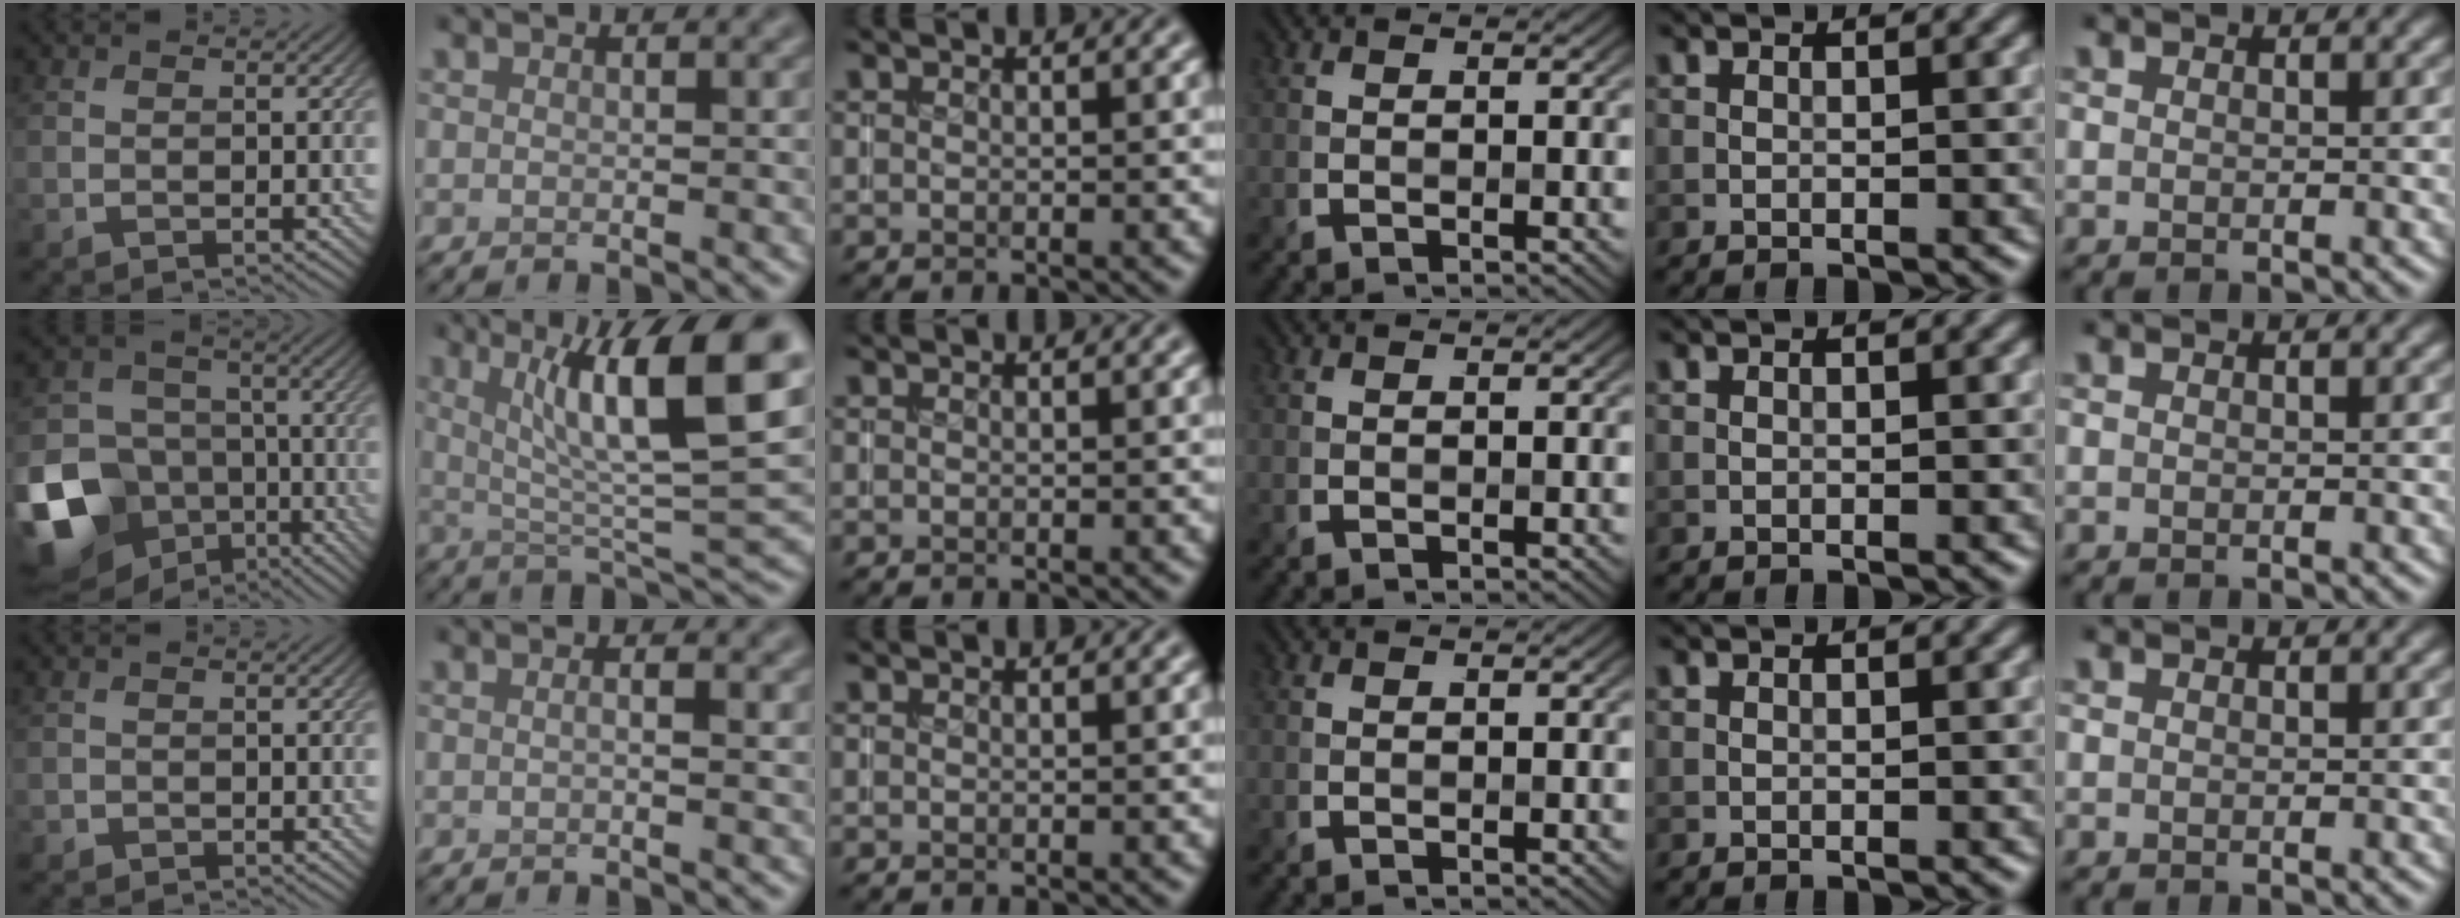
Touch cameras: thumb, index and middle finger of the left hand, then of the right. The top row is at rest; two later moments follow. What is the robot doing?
{"motion": "insert", "object": "coin"}